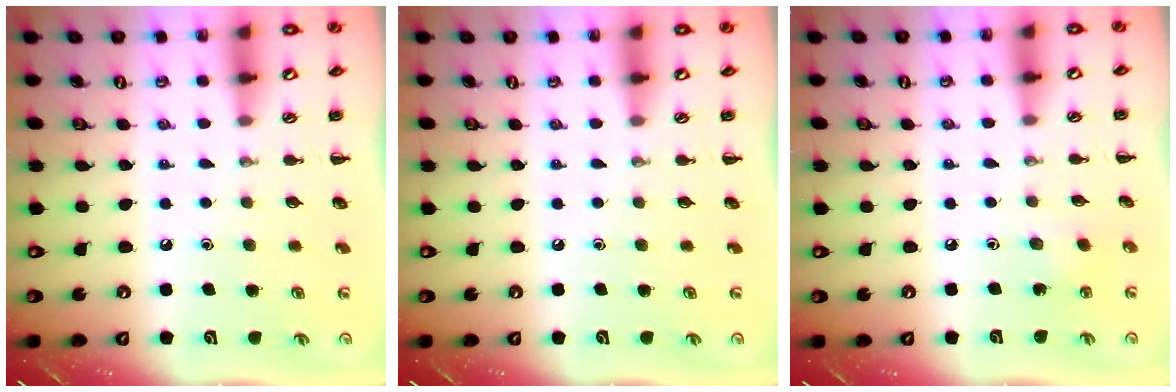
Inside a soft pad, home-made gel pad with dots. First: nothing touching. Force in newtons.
{"total": 0.0}
{"total": 2.1, "press": 2.0, "slide": 0.6}